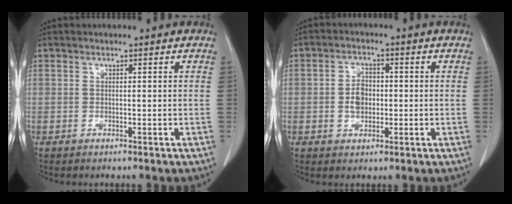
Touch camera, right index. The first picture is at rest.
{"total": 3.9, "force": [-0.6, 2.7, 2.7], "torque": [-0.049, 0.009, -0.009]}